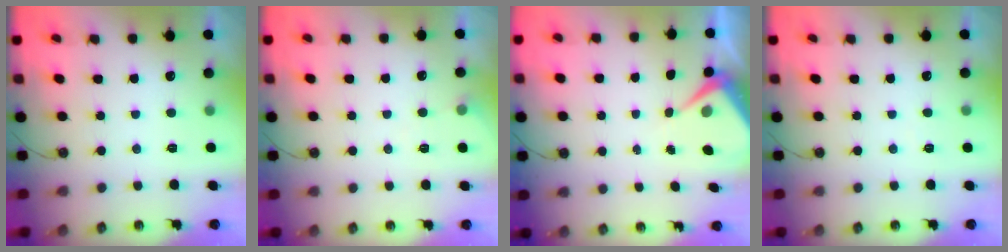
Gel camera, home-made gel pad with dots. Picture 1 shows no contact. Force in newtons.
{"total": 3.7, "press": 3.7, "slide": 0.6}
{"total": 6.7, "press": 6.6, "slide": 0.8}
{"total": 2.7, "press": 2.7, "slide": 0.5}